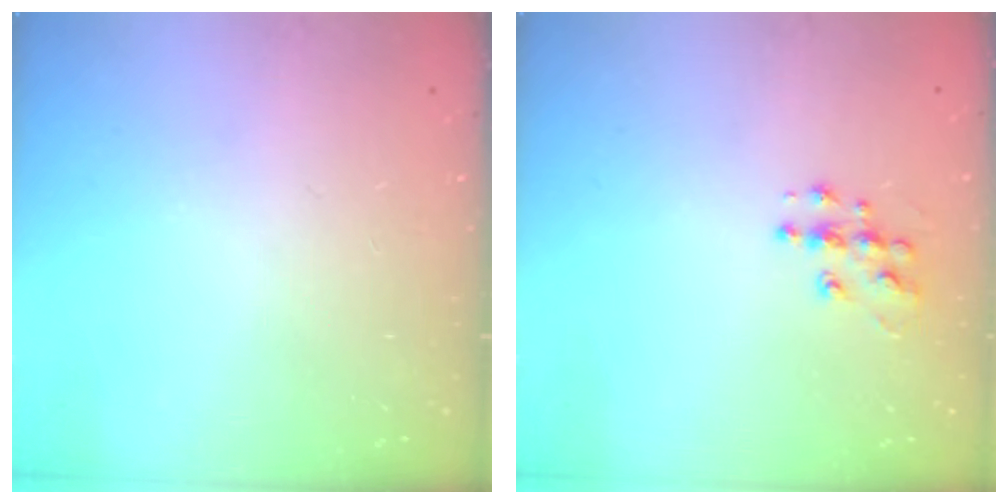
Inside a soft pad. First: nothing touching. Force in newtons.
{"total": 8.3, "press": 8.2, "slide": 0.5}